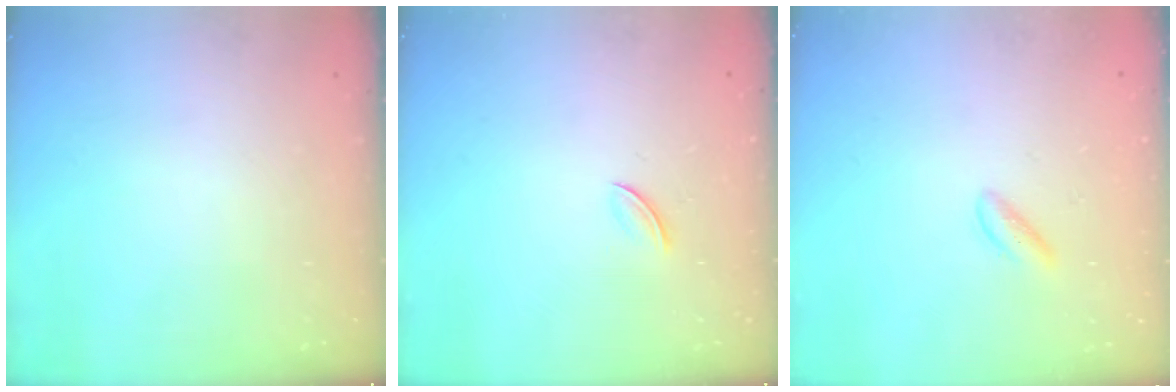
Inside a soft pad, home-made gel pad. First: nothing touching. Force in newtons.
{"total": 2.8, "press": 2.7, "slide": 0.8}
{"total": 1.6, "press": 1.5, "slide": 0.5}